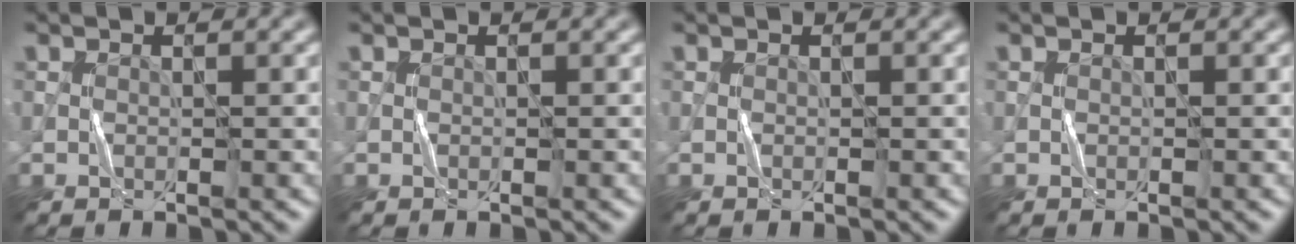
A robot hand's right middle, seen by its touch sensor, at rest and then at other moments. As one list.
[{"total": 0.0}, {"total": 0.0}, {"total": 0.0}]